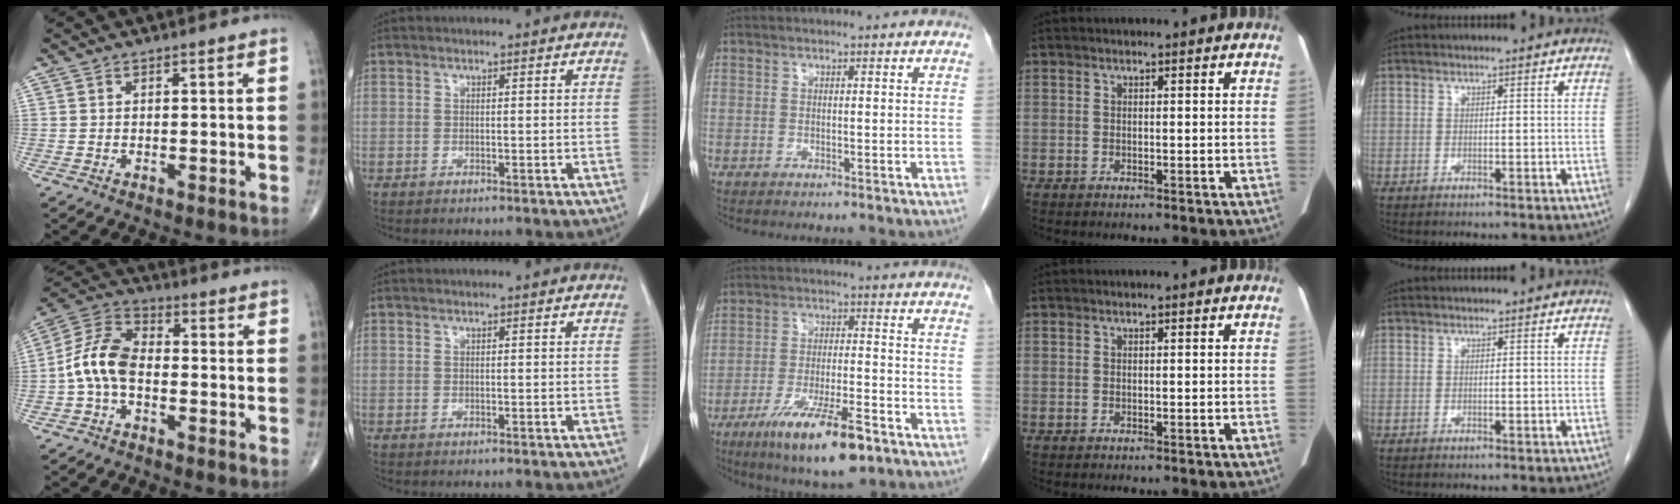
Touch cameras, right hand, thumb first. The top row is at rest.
{"thumb": {"total": 9.7, "force": [-1.8, 5.9, 7.5], "torque": [-0.146, 0.034, -0.048]}, "middle": {"total": 12.7, "force": [-7.8, 2.3, 9.7], "torque": [-0.171, -0.021, -0.126]}}